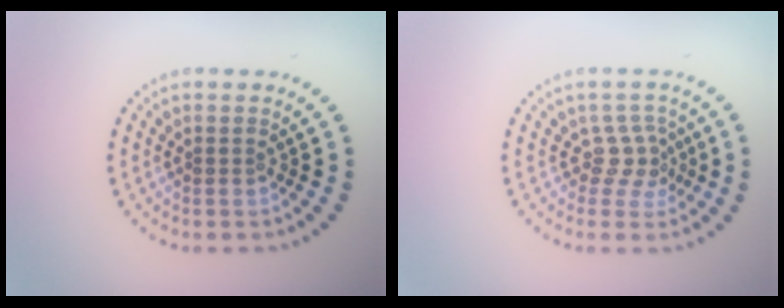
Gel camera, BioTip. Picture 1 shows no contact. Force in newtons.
{"total": 2.2, "press": 1.5, "slide": 1.6}